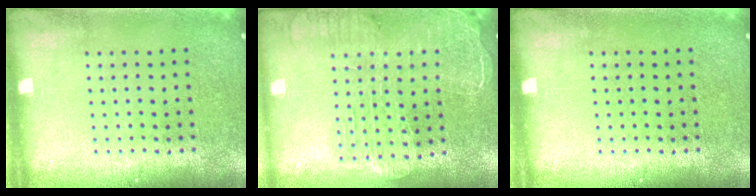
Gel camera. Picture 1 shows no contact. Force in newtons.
{"total": 2.5, "press": 2.2, "slide": 1.2}
{"total": 0.0}